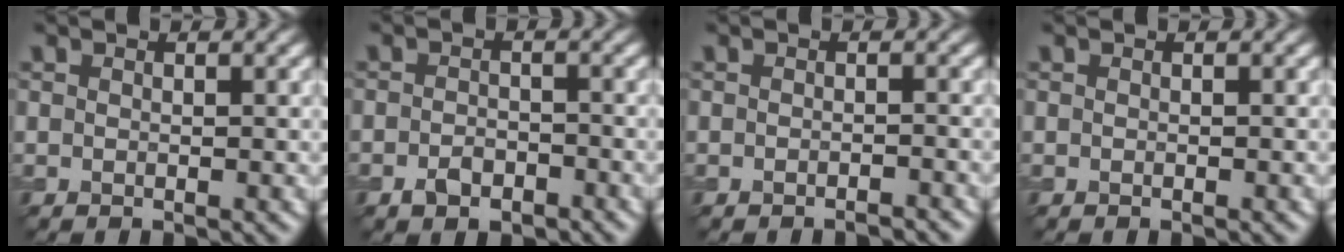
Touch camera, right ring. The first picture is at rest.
{"total": 2.2, "force": [-1.4, 1.4, 1.1], "torque": [-0.017, 0.002, -0.028]}
{"total": 1.2, "force": [-1.1, 0.2, 0.4], "torque": [-0.003, 0.001, -0.014]}
{"total": 0.0}